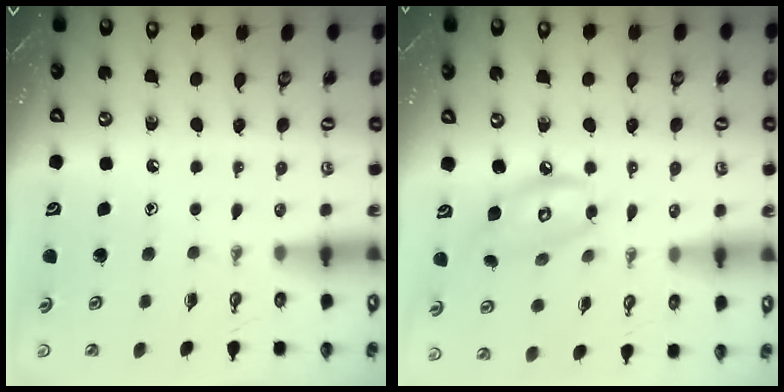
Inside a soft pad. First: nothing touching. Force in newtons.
{"total": 9.5, "press": 9.5, "slide": 0.7}